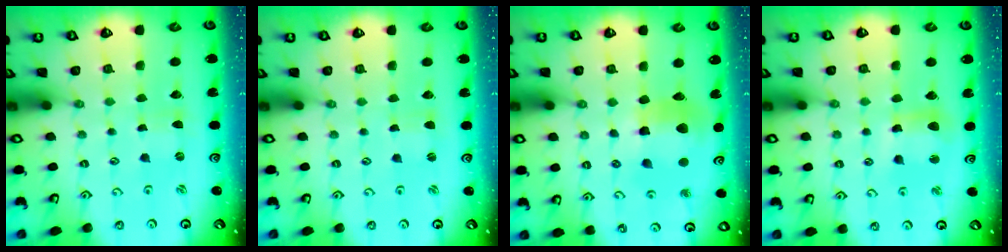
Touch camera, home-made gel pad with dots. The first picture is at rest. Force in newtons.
{"total": 1.0, "press": 1.0, "slide": 0.3}
{"total": 12.5, "press": 12.3, "slide": 2.1}
{"total": 8.9, "press": 8.8, "slide": 1.3}